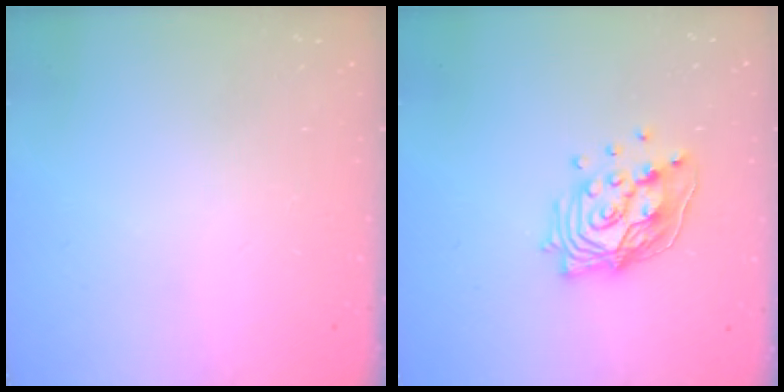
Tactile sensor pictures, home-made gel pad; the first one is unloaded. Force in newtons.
{"total": 15.9, "press": 15.9, "slide": 1.5}